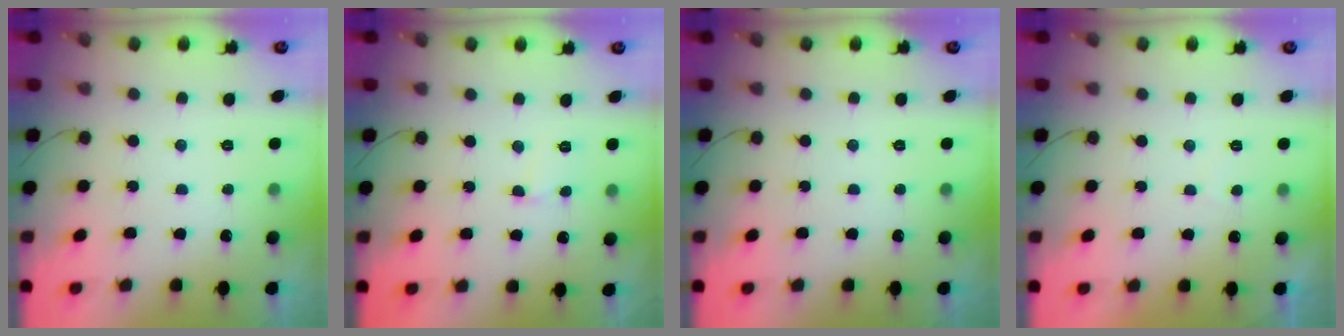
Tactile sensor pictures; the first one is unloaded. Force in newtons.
{"total": 2.5, "press": 2.5, "slide": 0.2}
{"total": 0.0}
{"total": 1.0, "press": 0.8, "slide": 0.7}